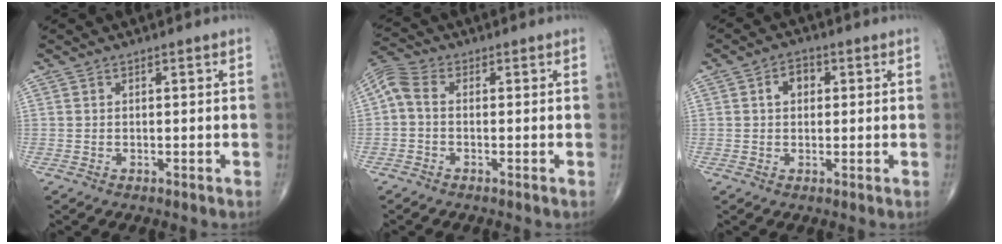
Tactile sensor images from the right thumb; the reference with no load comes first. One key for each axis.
{"total": 4.3, "fx": -0.4, "fy": 2.7, "fz": 3.4, "tx": -0.078, "ty": 0.016, "tz": -0.021}
{"total": 3.7, "fx": 0.8, "fy": 2.7, "fz": 2.4, "tx": -0.026, "ty": 0.011, "tz": 0.009}